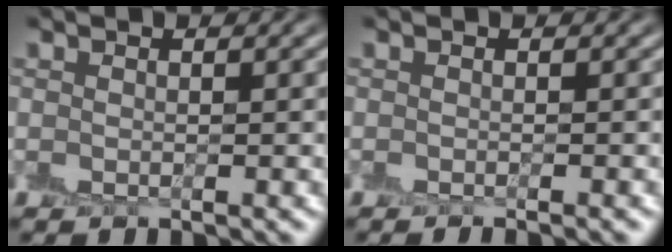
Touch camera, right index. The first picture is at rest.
{"total": 0.9, "force": [-0.7, -0.2, 0.6], "torque": [0.000, -0.007, -0.009]}